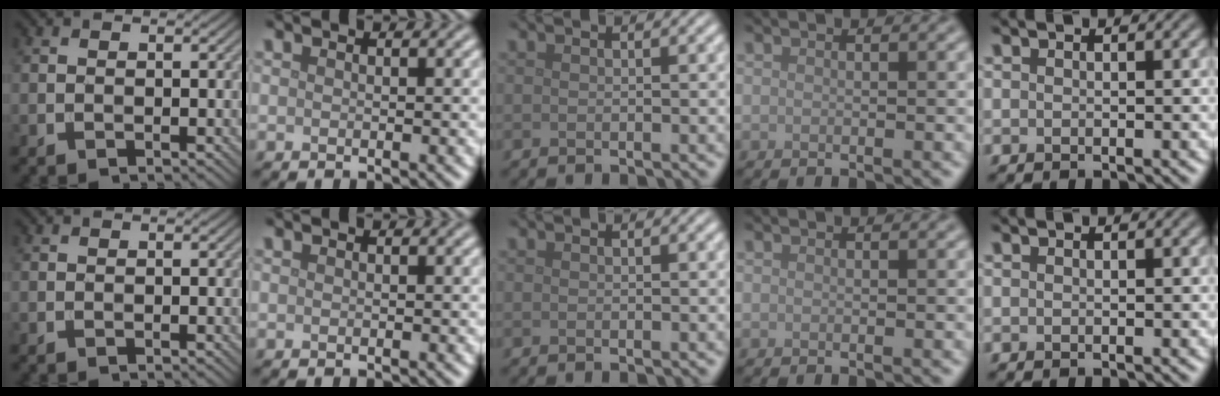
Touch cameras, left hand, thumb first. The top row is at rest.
{}